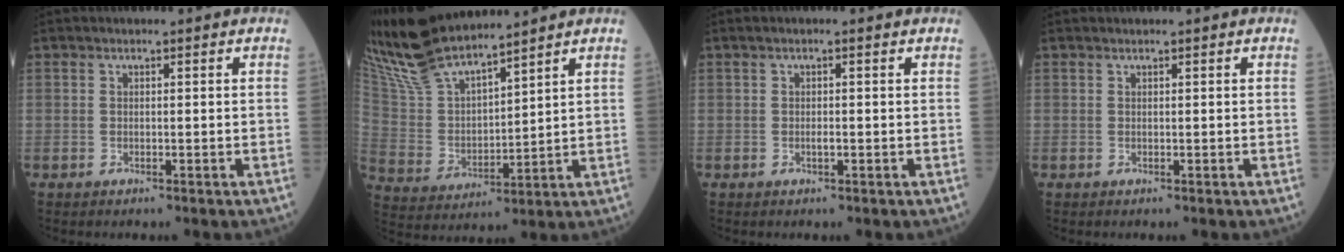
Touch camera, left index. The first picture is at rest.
{"total": 12.3, "force": [11.7, 1.4, 3.5], "torque": [-0.096, 0.012, 0.245]}
{"total": 0.9, "force": [0.0, 0.0, 0.9], "torque": [-0.022, 0.002, -0.001]}
{"total": 0.0}